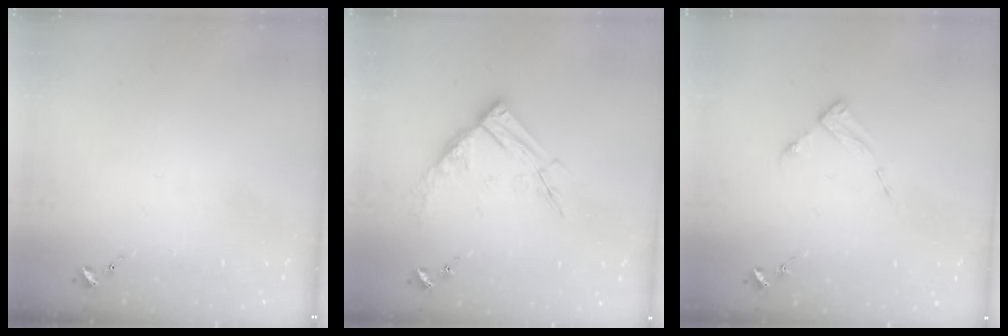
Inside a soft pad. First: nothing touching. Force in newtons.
{"total": 12.1, "press": 12.0, "slide": 1.2}
{"total": 4.7, "press": 4.7, "slide": 0.6}